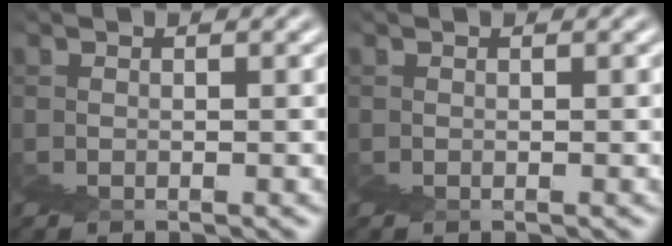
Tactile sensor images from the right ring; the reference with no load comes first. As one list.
[{"total": 0.0}]